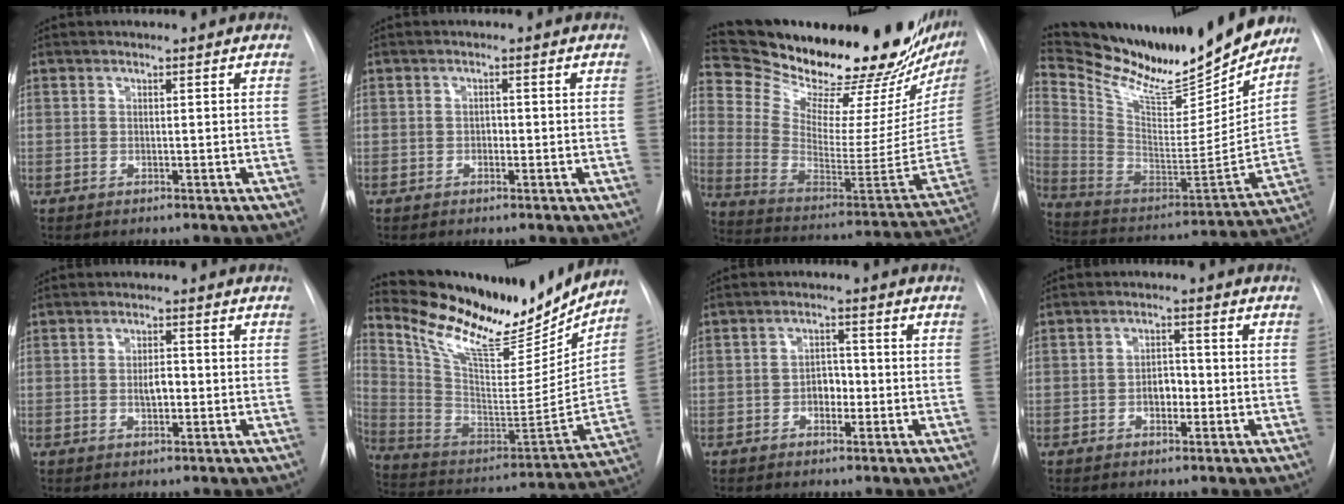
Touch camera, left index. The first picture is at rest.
{"total": 1.0, "force": [-0.3, 0.7, 0.6], "torque": [-0.006, 0.001, -0.008]}
{"total": 31.2, "force": [26.5, 4.5, 15.8], "torque": [-0.256, -0.099, 0.371]}
{"total": 25.0, "force": [22.7, 4.9, 9.5], "torque": [-0.169, -0.060, 0.352]}
{"total": 2.6, "force": [-0.5, 1.2, 2.3], "torque": [-0.038, 0.001, -0.006]}
{"total": 22.1, "force": [19.0, 5.9, 9.6], "torque": [-0.178, -0.028, 0.307]}
{"total": 3.1, "force": [-1.0, 2.0, 2.1], "torque": [-0.027, 0.006, -0.019]}
{"total": 3.1, "force": [-1.0, 1.9, 2.2], "torque": [-0.031, 0.006, -0.017]}